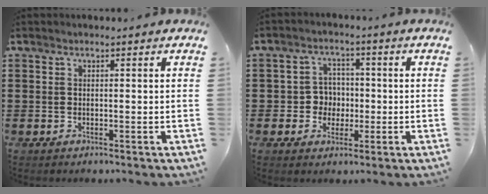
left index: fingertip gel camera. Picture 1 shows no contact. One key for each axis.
{"total": 4.6, "fx": -0.5, "fy": 4.3, "fz": 1.5, "tx": -0.043, "ty": 0.011, "tz": -0.012}